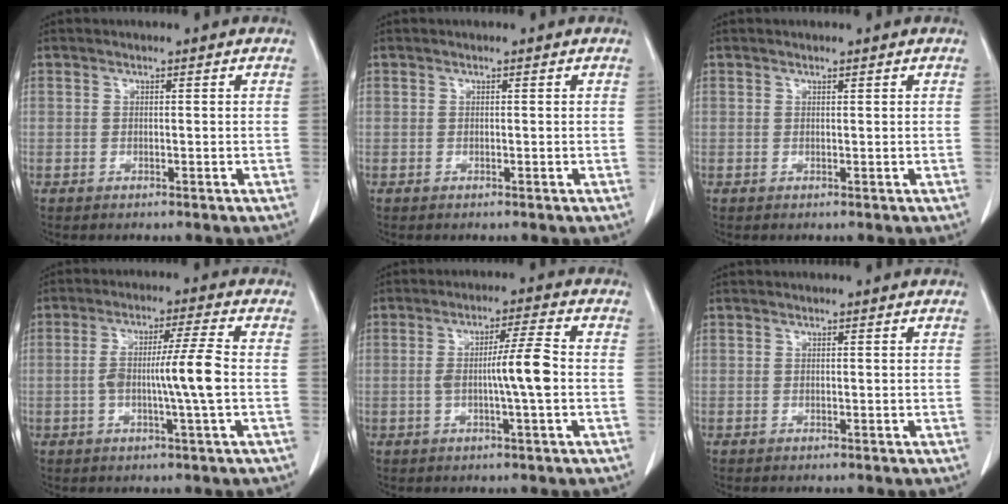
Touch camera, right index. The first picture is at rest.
{"total": 0.0}
{"total": 0.0}
{"total": 7.9, "force": [-1.1, -0.7, 7.8], "torque": [-0.142, 0.005, -0.019]}
{"total": 6.6, "force": [-0.8, -0.3, 6.5], "torque": [-0.111, 0.003, -0.015]}
{"total": 0.0}